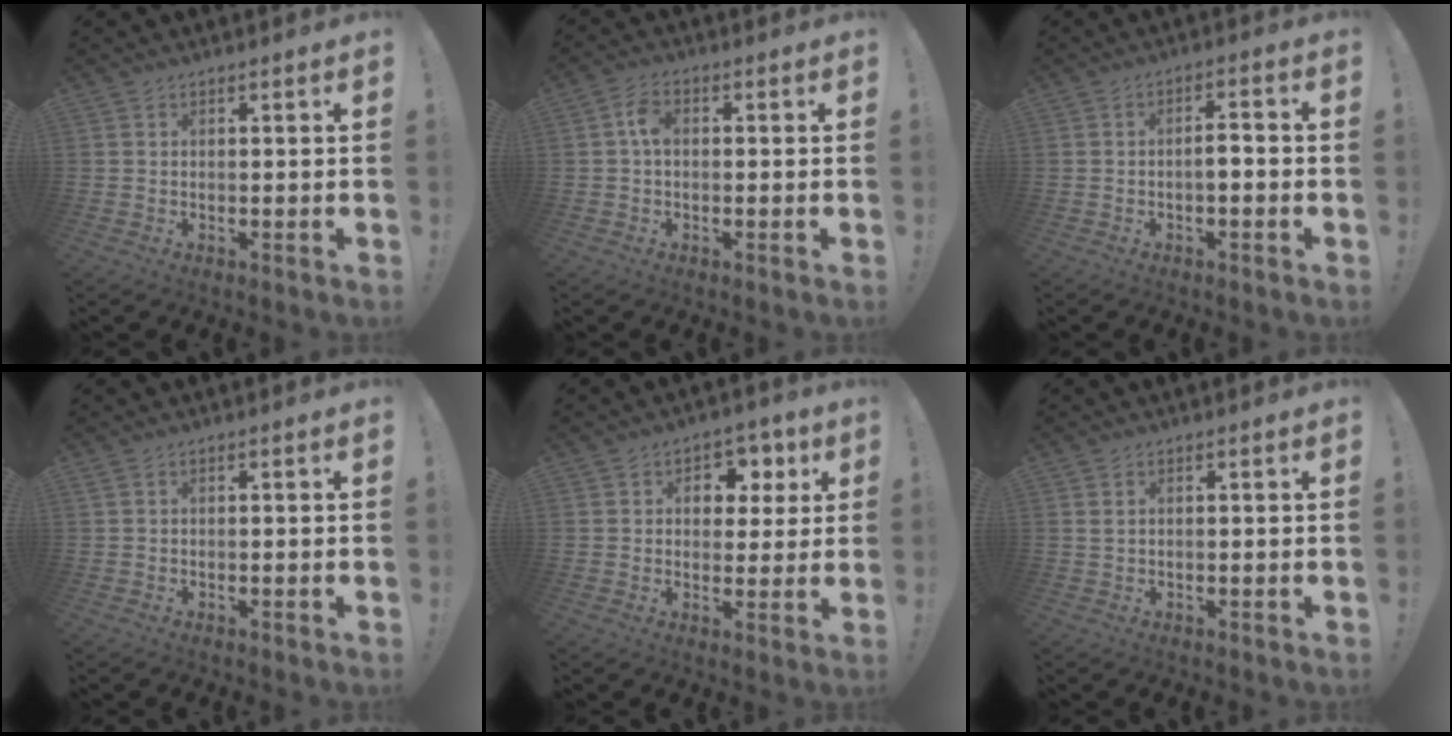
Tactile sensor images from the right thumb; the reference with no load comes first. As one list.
[{"total": 4.5, "force": [0.4, 2.6, 3.6], "torque": [-0.060, 0.011, 0.006]}, {"total": 3.7, "force": [-1.4, 1.0, 3.3], "torque": [-0.057, 0.006, -0.025]}, {"total": 0.6, "force": [-0.2, 0.3, 0.5], "torque": [-0.010, 0.001, -0.004]}, {"total": 7.7, "force": [2.6, 6.5, 3.2], "torque": [-0.025, -0.016, 0.048]}, {"total": 1.2, "force": [0.9, 0.5, 0.7], "torque": [-0.015, 0.003, 0.016]}]